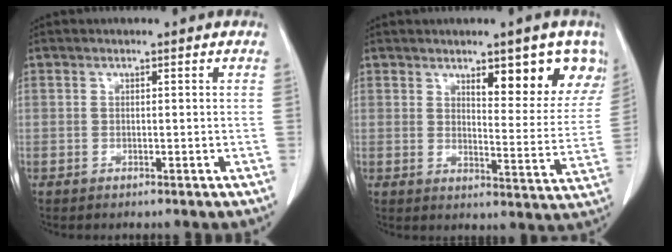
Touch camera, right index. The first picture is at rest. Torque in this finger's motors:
{"motor_torque": [0.84, 0.84, 0.19, 0.03]}